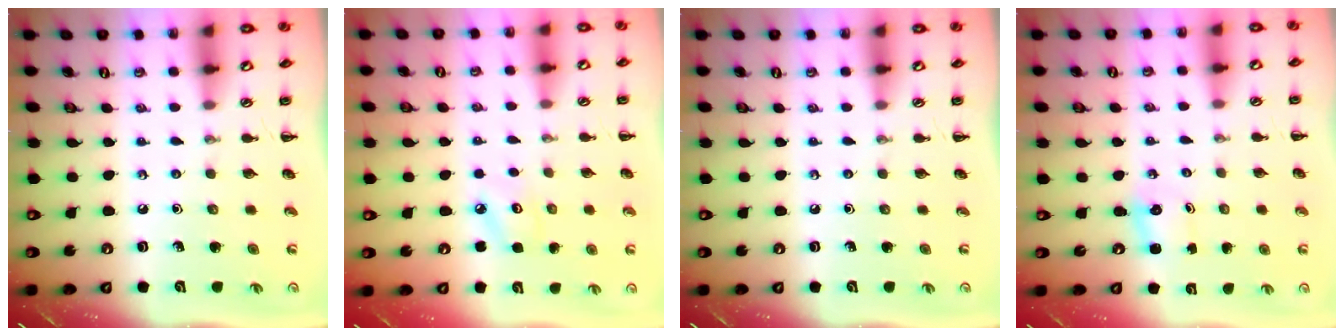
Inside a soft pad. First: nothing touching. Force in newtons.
{"total": 4.0, "press": 3.9, "slide": 1.0}
{"total": 0.0}
{"total": 1.8, "press": 1.7, "slide": 0.6}